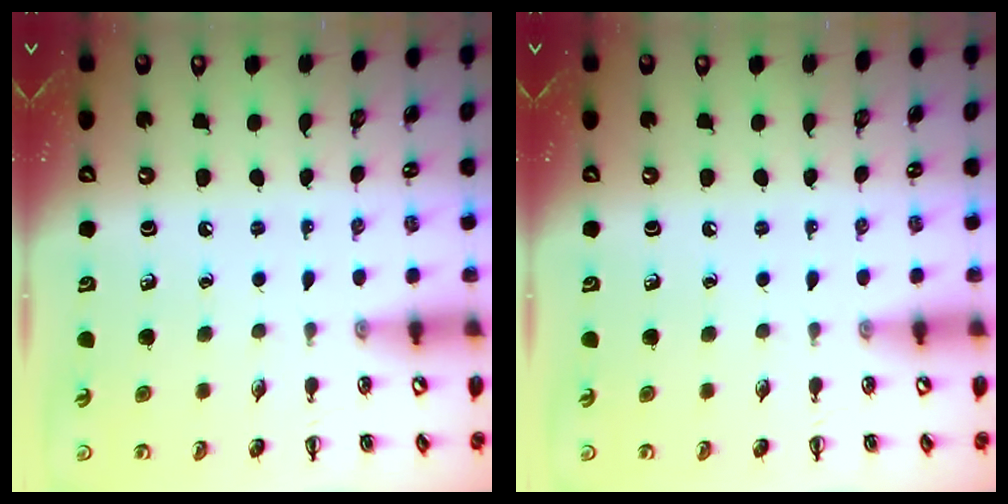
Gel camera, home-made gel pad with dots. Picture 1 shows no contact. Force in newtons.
{"total": 0.0}